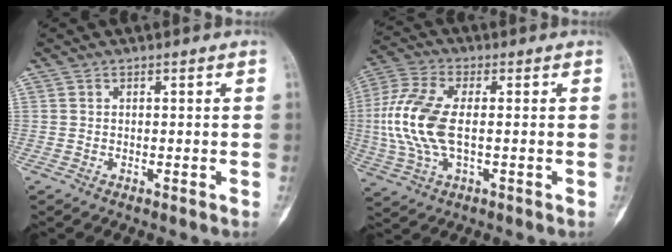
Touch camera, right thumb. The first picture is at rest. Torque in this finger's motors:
{"motor_torque": [1.58, 1.34, 1.15, -1.16, 0.44]}